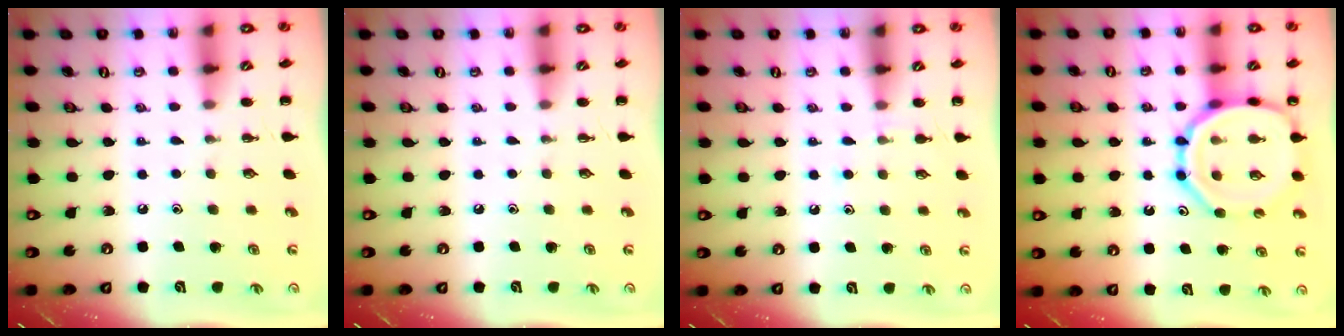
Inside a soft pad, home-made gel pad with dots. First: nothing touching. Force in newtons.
{"total": 0.0}
{"total": 4.3, "press": 3.9, "slide": 1.6}
{"total": 15.5, "press": 15.2, "slide": 2.8}